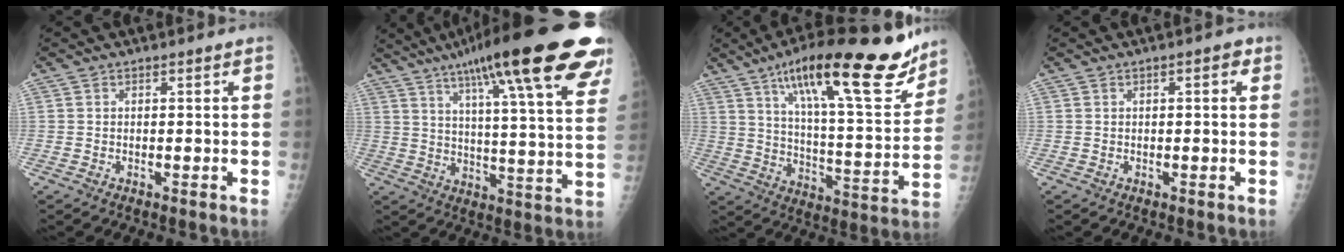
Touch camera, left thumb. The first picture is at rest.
{"total": 29.0, "force": [17.8, 4.9, 22.3], "torque": [-0.297, -0.031, 0.247]}
{"total": 26.3, "force": [16.9, 6.6, 19.1], "torque": [-0.260, -0.057, 0.266]}
{"total": 1.9, "force": [0.7, 0.8, 1.6], "torque": [-0.018, 0.003, 0.005]}